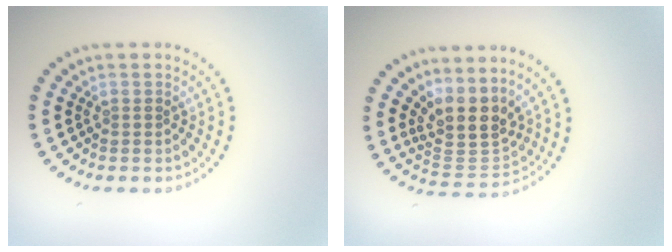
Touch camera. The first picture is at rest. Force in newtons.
{"total": 4.1, "press": 3.4, "slide": 2.4}